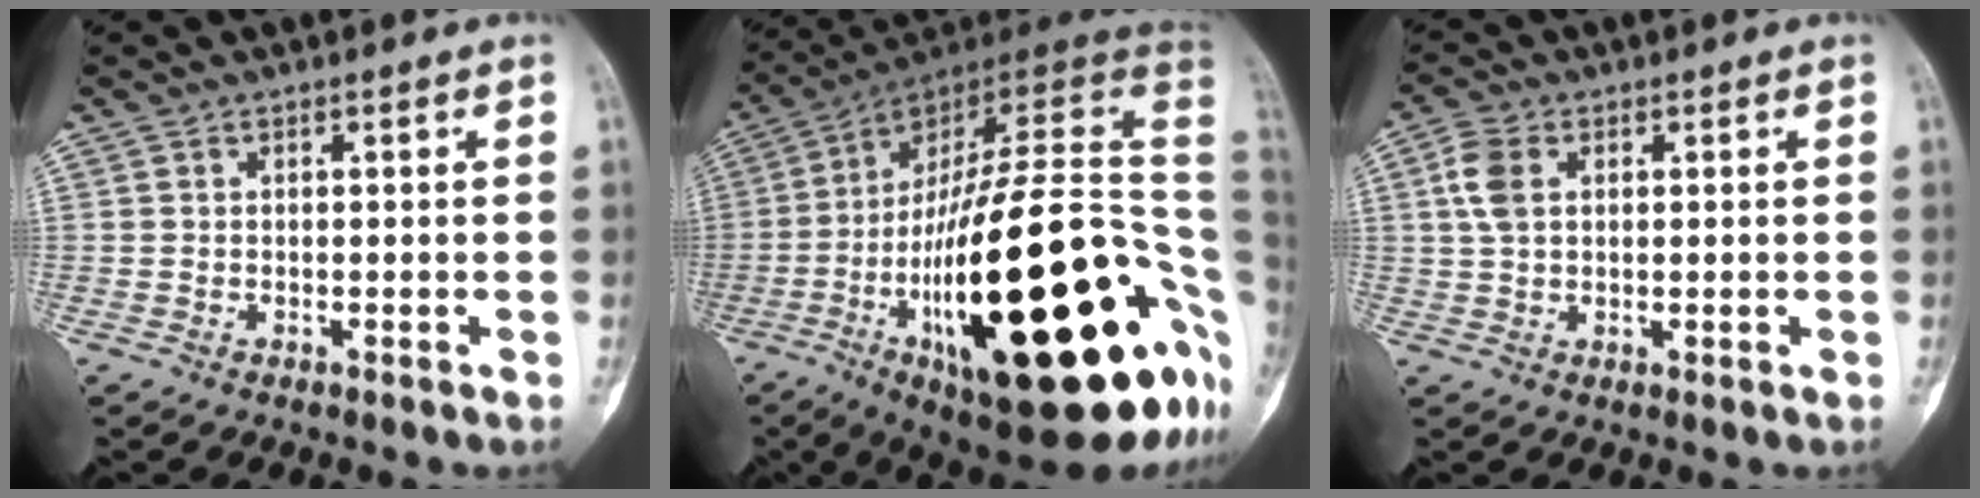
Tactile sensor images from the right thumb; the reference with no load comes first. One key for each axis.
{"total": 41.6, "fx": -9.0, "fy": 12.4, "fz": 38.7, "tx": -0.512, "ty": 0.052, "tz": -0.139}
{"total": 5.2, "fx": 1.4, "fy": 3.3, "fz": 3.8, "tx": -0.083, "ty": 0.008, "tz": 0.025}